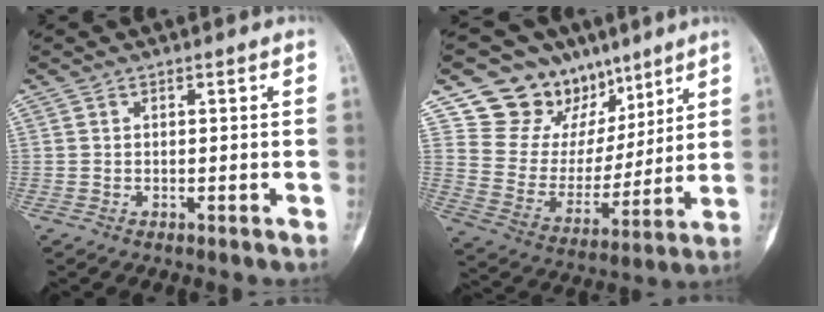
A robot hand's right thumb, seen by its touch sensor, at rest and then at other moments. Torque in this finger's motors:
{"motor_torque": [-1.72, 1.73, 0.15, 0.07, 0.07]}